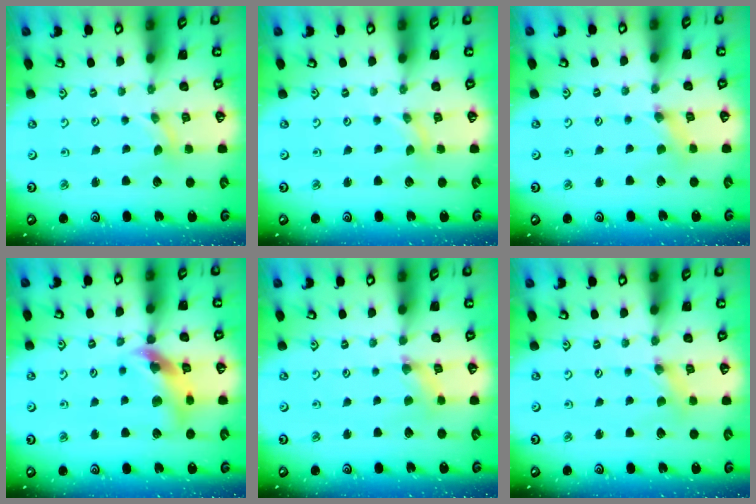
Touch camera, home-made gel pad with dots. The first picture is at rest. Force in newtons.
{"total": 0.0}
{"total": 1.6, "press": 1.6, "slide": 0.3}
{"total": 13.2, "press": 13.0, "slide": 1.8}
{"total": 1.5, "press": 1.4, "slide": 0.3}
{"total": 0.0}